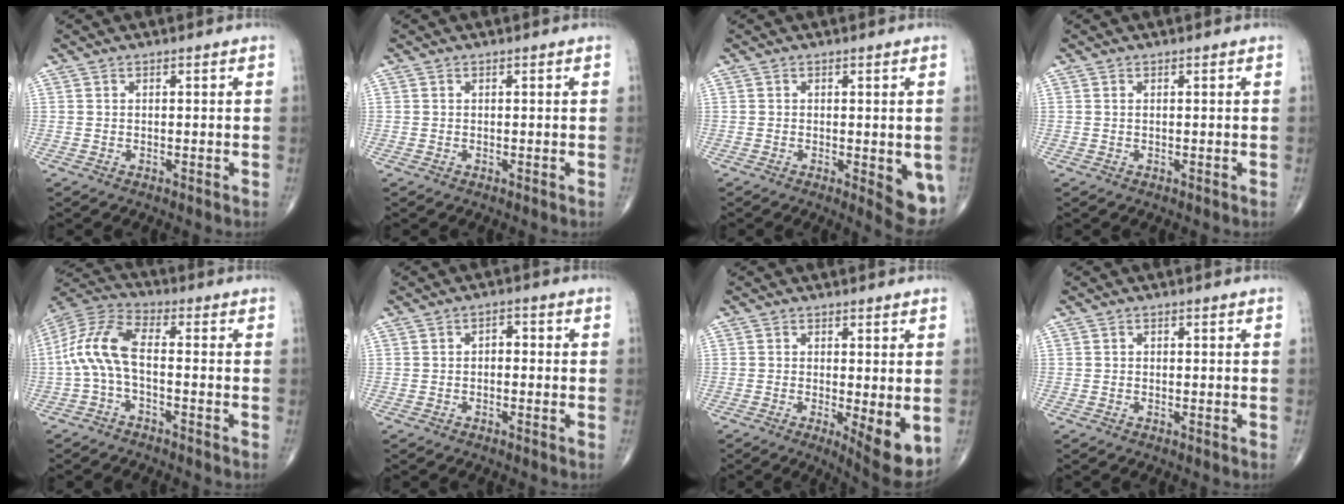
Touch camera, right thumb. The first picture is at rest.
{"total": 0.0}
{"total": 6.5, "force": [-1.5, 2.4, 5.9], "torque": [-0.061, -0.013, -0.016]}
{"total": 0.0}
{"total": 11.0, "force": [-1.8, 4.6, 9.9], "torque": [-0.216, 0.041, -0.046]}
{"total": 2.1, "force": [-0.2, 1.3, 1.7], "torque": [-0.014, 0.010, -0.010]}
{"total": 7.7, "force": [-1.2, 2.3, 7.3], "torque": [-0.101, -0.022, -0.014]}
{"total": 0.0}